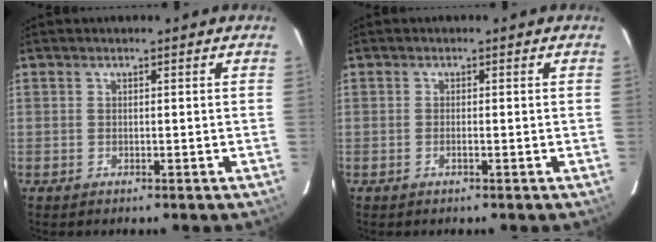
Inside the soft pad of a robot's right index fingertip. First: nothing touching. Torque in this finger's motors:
{"motor_torque": [-0.10, 0.00, 0.00, 0.00]}